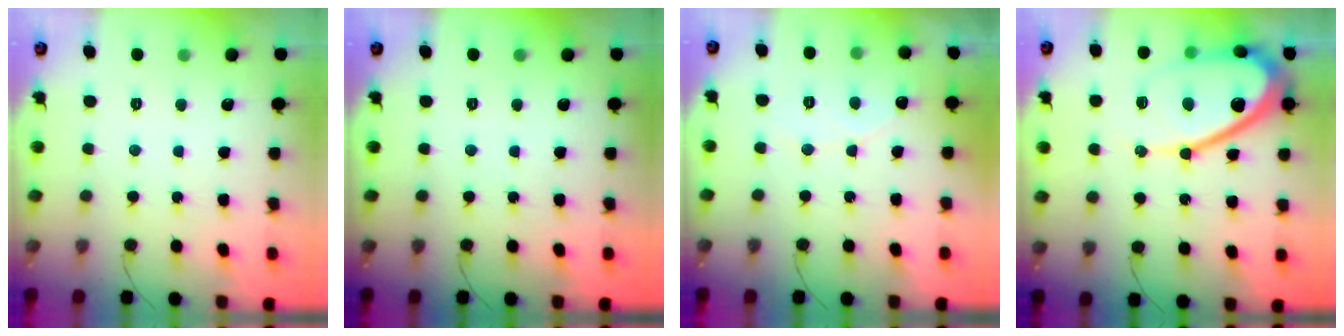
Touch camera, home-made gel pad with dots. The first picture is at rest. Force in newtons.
{"total": 0.0}
{"total": 3.9, "press": 3.9, "slide": 0.2}
{"total": 18.1, "press": 18.0, "slide": 1.8}